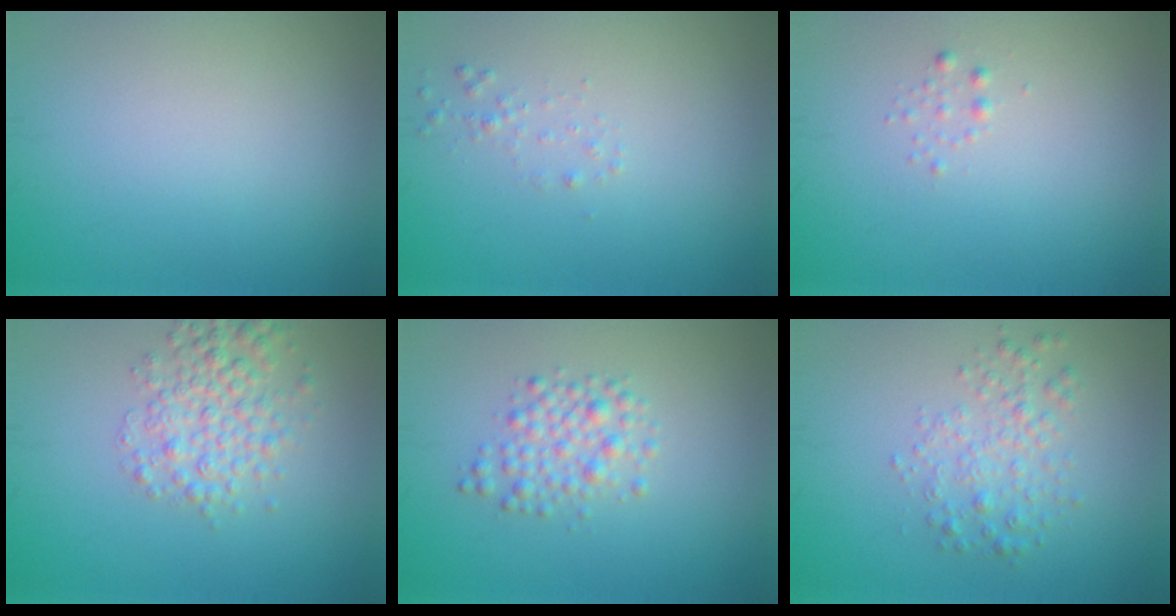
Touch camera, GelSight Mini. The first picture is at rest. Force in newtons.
{"total": 0.7, "press": 0.7, "slide": 0.0}
{"total": 0.6, "press": 0.6, "slide": 0.1}
{"total": 3.9, "press": 3.9, "slide": 0.1}
{"total": 2.6, "press": 2.6, "slide": 0.0}
{"total": 2.5, "press": 2.5, "slide": 0.1}